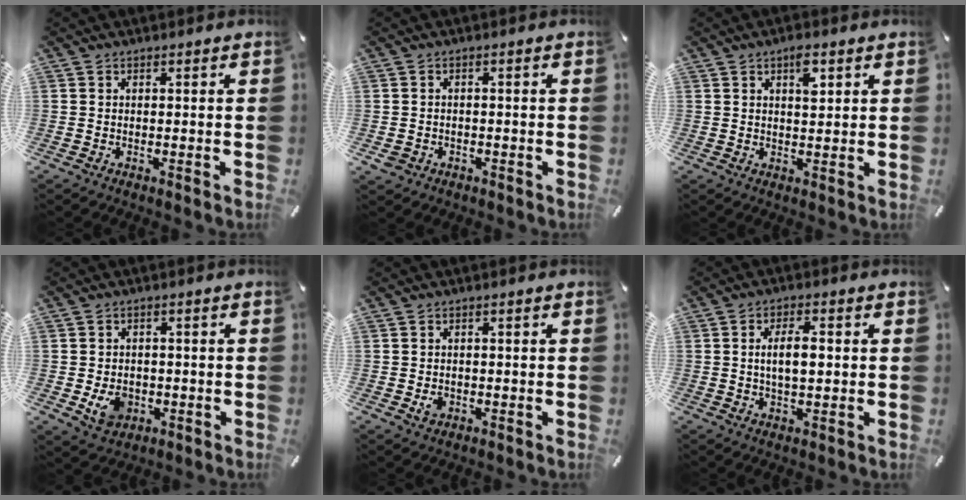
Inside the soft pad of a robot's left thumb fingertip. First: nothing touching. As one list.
[{"total": 2.6, "force": [-1.2, 2.1, 0.9], "torque": [-0.022, 0.003, -0.027]}, {"total": 4.2, "force": [2.0, 1.9, 3.2], "torque": [-0.038, -0.007, 0.027]}, {"total": 6.1, "force": [-1.4, 5.0, 3.3], "torque": [-0.058, -0.001, -0.026]}, {"total": 2.4, "force": [-0.6, 2.0, 1.3], "torque": [-0.013, 0.001, -0.012]}, {"total": 6.4, "force": [0.6, 2.8, 5.7], "torque": [-0.102, 0.002, 0.002]}]